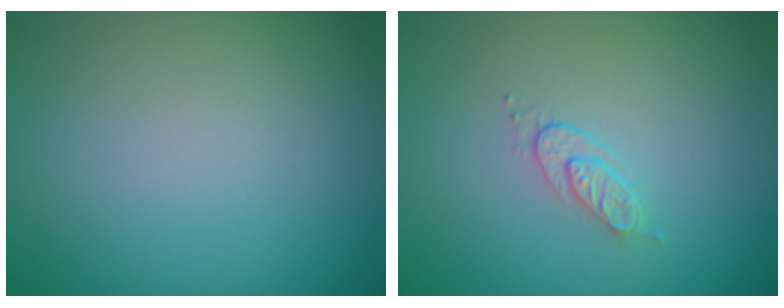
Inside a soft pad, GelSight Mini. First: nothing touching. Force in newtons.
{"total": 1.5, "press": 0.8, "slide": 1.3}